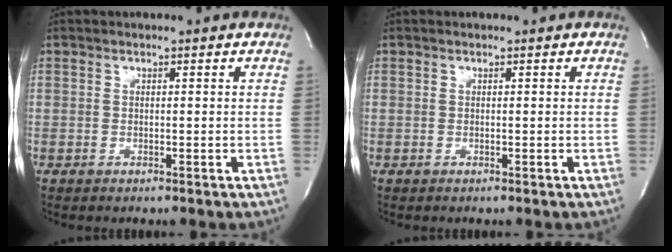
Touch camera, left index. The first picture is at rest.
{"total": 0.0}